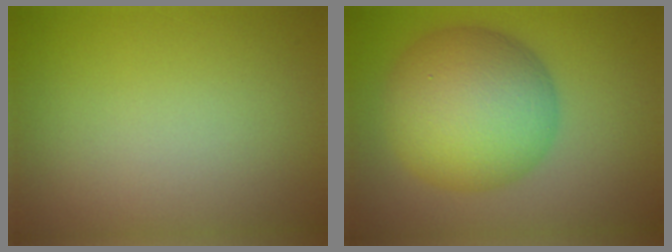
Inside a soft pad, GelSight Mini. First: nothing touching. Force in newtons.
{"total": 10.6, "press": 10.6, "slide": 0.2}